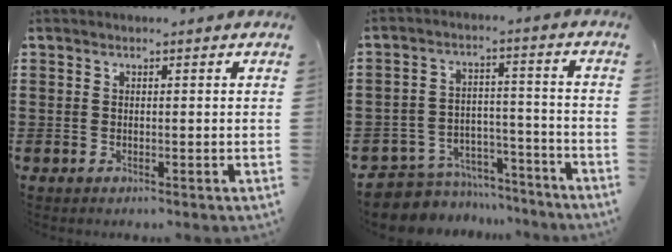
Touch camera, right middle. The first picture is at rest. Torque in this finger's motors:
{"motor_torque": [2.14, 0.00, 0.05, 0.01]}